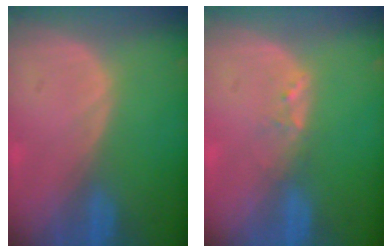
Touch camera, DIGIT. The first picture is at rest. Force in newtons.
{"total": 1.6, "press": 1.5, "slide": 0.3}